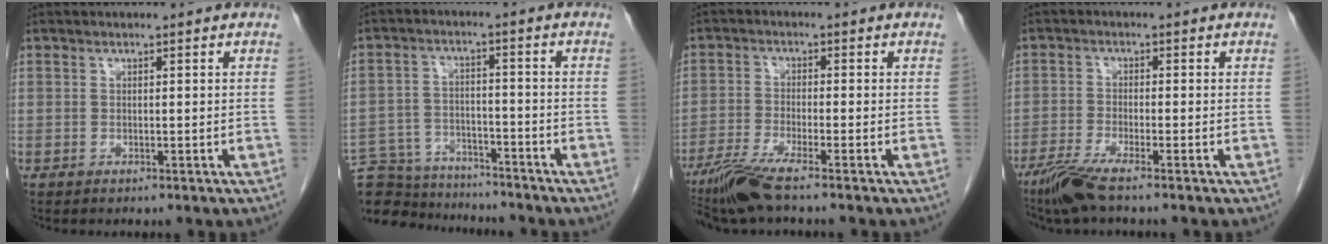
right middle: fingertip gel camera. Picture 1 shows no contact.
{"total": 15.1, "force": [-14.0, 4.4, 3.6], "torque": [-0.079, 0.013, -0.209]}
{"total": 6.4, "force": [-4.9, -0.4, 4.0], "torque": [-0.084, -0.022, -0.099]}
{"total": 5.2, "force": [-3.9, -0.1, 3.4], "torque": [-0.074, -0.018, -0.082]}